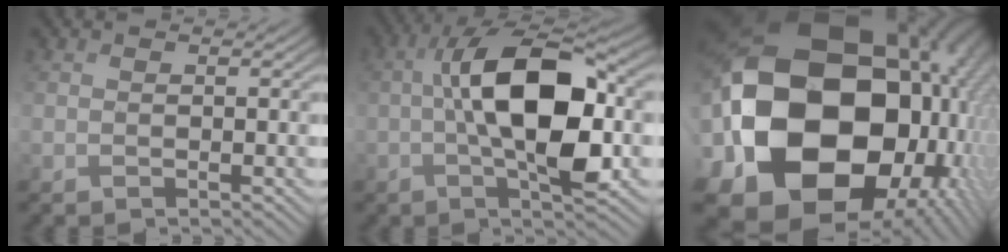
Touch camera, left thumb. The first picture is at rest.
{"total": 13.3, "force": [-0.3, 5.7, 12.0], "torque": [-0.214, 0.007, -0.007]}
{"total": 25.6, "force": [-0.9, 19.4, 16.7], "torque": [-0.359, -0.084, -0.004]}